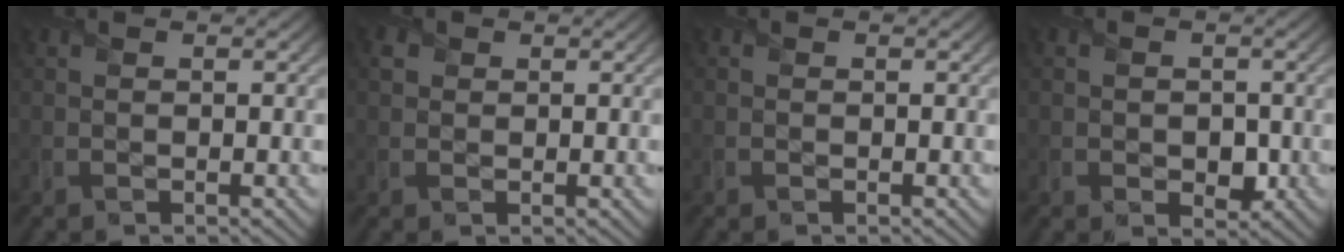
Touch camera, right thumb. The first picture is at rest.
{"total": 1.4, "force": [0.5, 1.3, 0.3], "torque": [-0.005, -0.001, 0.005]}
{"total": 0.0}
{"total": 2.8, "force": [-0.5, 2.3, 1.5], "torque": [-0.024, -0.010, -0.013]}